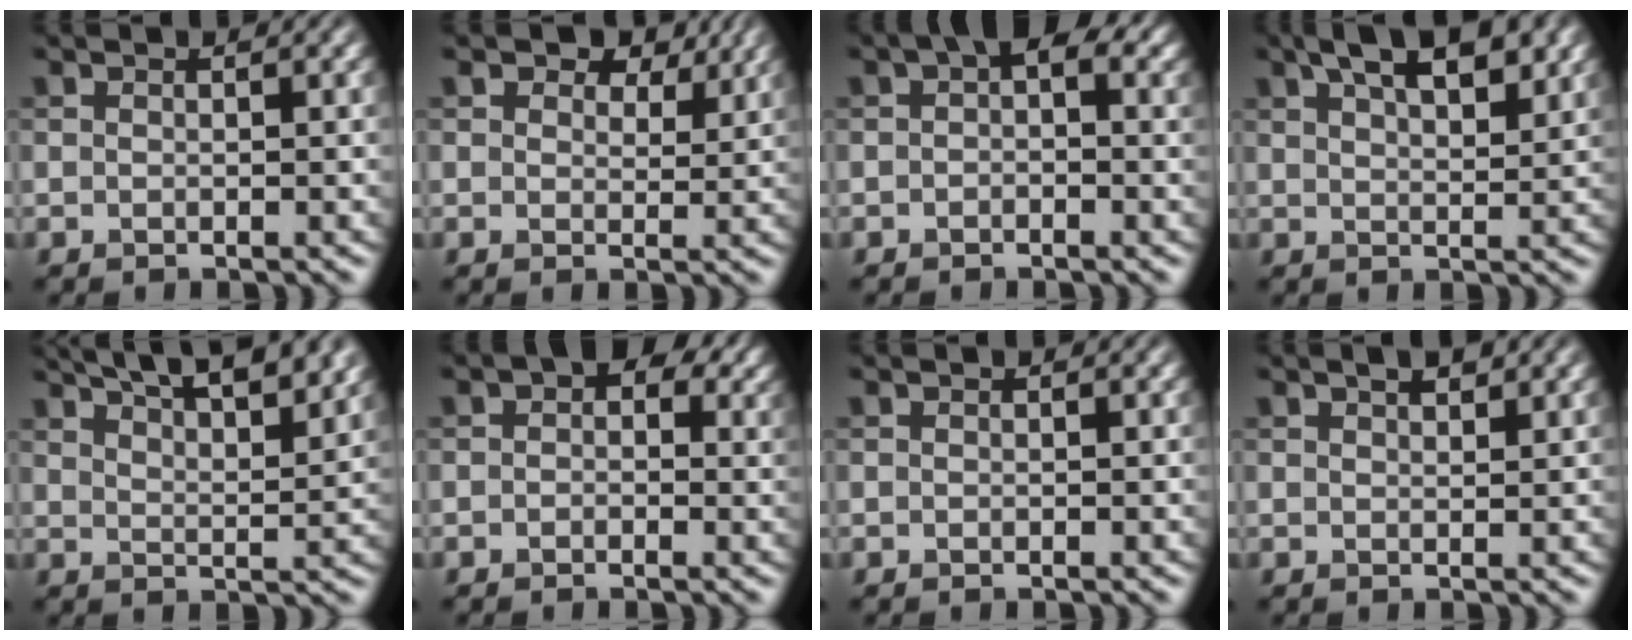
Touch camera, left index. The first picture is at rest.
{"total": 4.6, "force": [2.9, 2.6, 2.4], "torque": [-0.031, -0.010, 0.033]}
{"total": 3.4, "force": [1.0, 1.7, 2.7], "torque": [-0.027, 0.011, 0.005]}
{"total": 6.9, "force": [4.2, 2.5, 4.8], "torque": [-0.067, 0.020, 0.058]}
{"total": 10.1, "force": [7.4, 3.1, 6.0], "torque": [-0.061, 0.027, 0.072]}
{"total": 4.1, "force": [1.4, 2.6, 2.8], "torque": [-0.013, 0.010, -0.001]}
{"total": 0.0}
{"total": 1.6, "force": [1.1, 0.5, 1.1], "torque": [-0.014, 0.002, 0.020]}